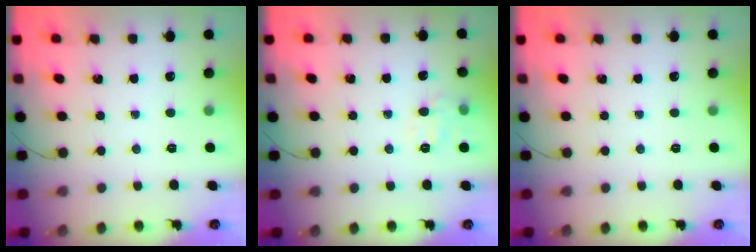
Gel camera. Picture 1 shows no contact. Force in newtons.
{"total": 7.4, "press": 7.3, "slide": 1.2}
{"total": 0.0}